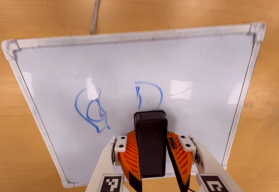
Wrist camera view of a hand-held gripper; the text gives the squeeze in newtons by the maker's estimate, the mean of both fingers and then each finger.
{"total": 8.3, "left": 9.1, "right": 7.5}